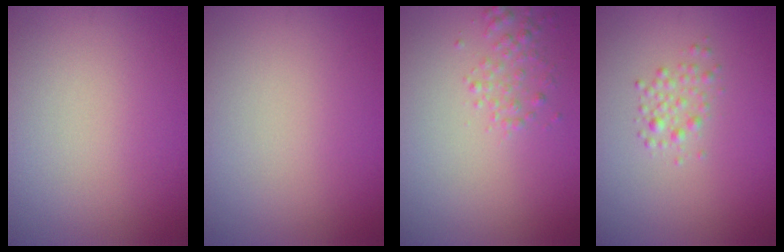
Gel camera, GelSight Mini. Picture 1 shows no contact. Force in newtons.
{"total": 0.0}
{"total": 1.8, "press": 1.8, "slide": 0.1}
{"total": 1.5, "press": 1.5, "slide": 0.0}